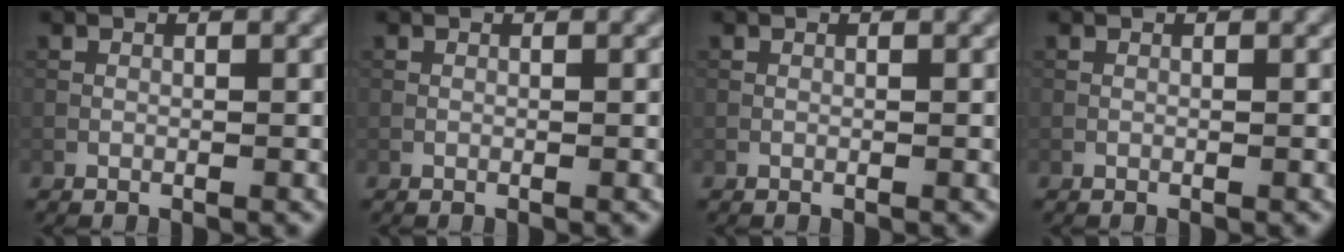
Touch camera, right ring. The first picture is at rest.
{"total": 0.0}
{"total": 0.0}
{"total": 0.0}